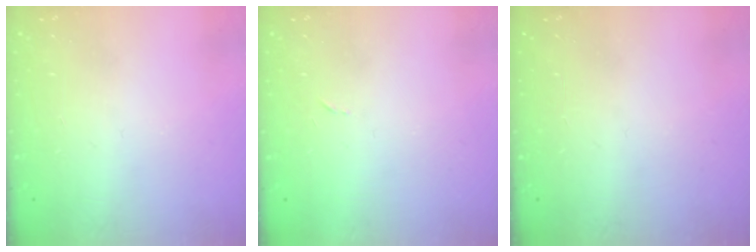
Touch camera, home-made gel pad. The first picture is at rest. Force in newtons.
{"total": 2.4, "press": 2.4, "slide": 0.4}
{"total": 0.0}